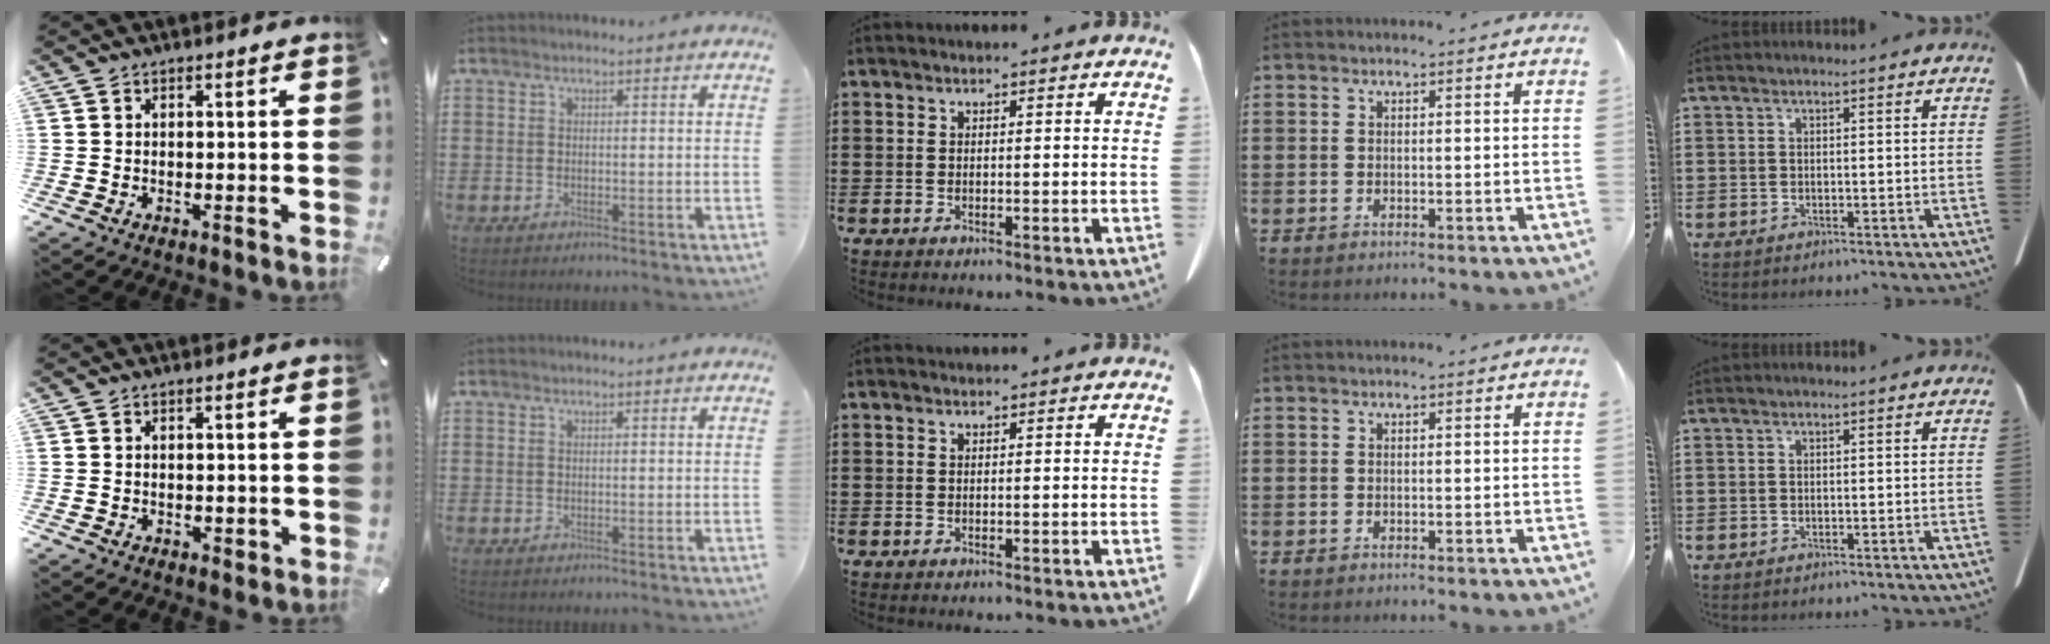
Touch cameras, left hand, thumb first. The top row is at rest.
{"thumb": {"total": 1.1, "force": [0.1, 0.8, 0.8], "torque": [-0.008, -0.001, 0.000]}}